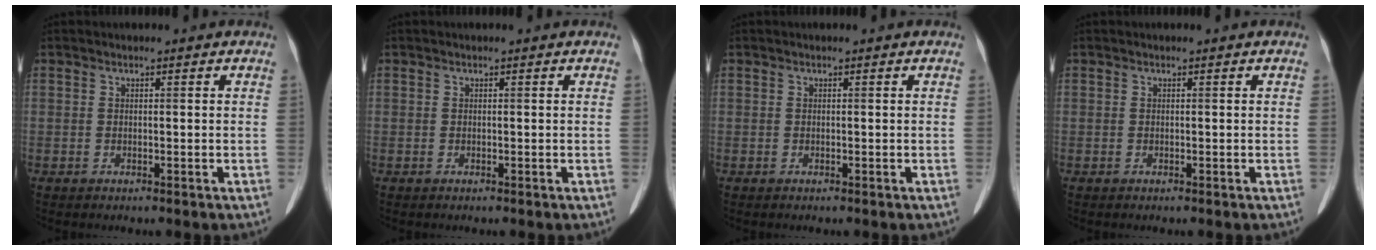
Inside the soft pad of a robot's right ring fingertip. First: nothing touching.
{"total": 0.0}
{"total": 0.0}
{"total": 0.0}